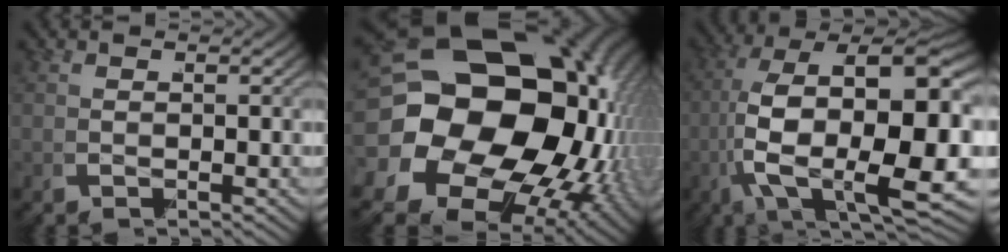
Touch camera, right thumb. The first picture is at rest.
{"total": 31.6, "force": [0.5, 22.8, 21.9], "torque": [-0.386, -0.039, 0.004]}
{"total": 20.6, "force": [-1.9, 11.7, 16.9], "torque": [-0.352, -0.075, 0.008]}